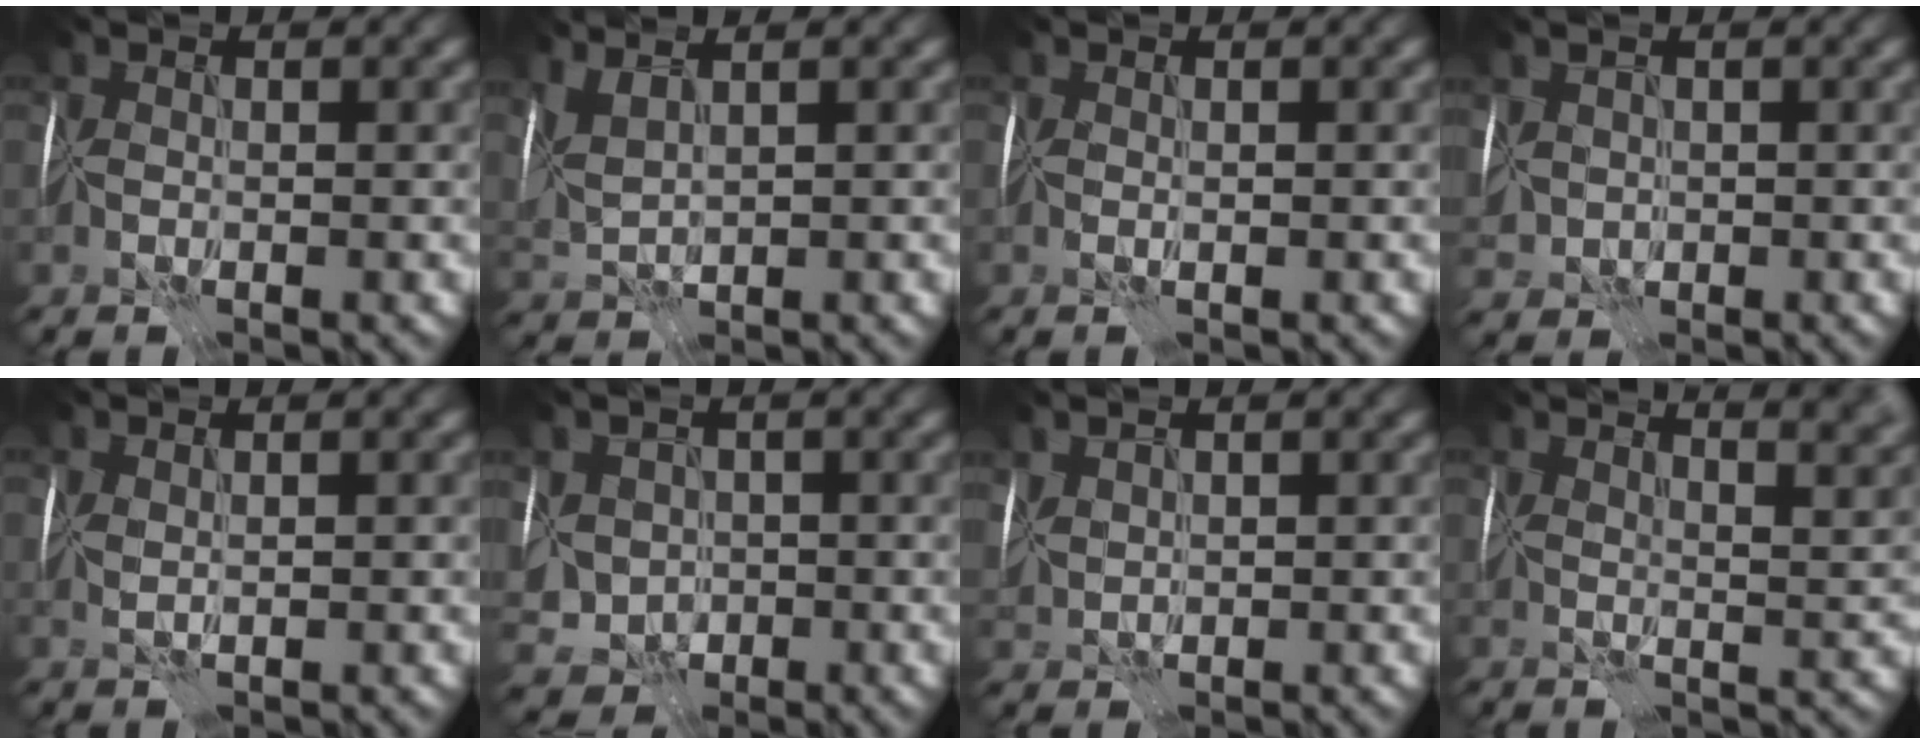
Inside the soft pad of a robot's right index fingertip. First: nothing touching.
{"total": 3.4, "force": [2.4, 1.0, 2.3], "torque": [-0.058, 0.013, 0.047]}
{"total": 0.5, "force": [0.1, 0.1, 0.5], "torque": [-0.009, 0.001, 0.001]}
{"total": 2.2, "force": [0.7, 1.8, 1.0], "torque": [-0.029, 0.001, 0.016]}
{"total": 0.9, "force": [0.7, 0.1, 0.6], "torque": [-0.013, 0.001, 0.014]}
{"total": 4.8, "force": [0.0, 4.0, 2.7], "torque": [-0.055, -0.002, 0.004]}
{"total": 2.3, "force": [1.6, 1.2, 1.1], "torque": [-0.031, 0.010, 0.039]}
{"total": 11.9, "force": [8.2, 4.2, 7.5], "torque": [-0.065, 0.052, 0.080]}